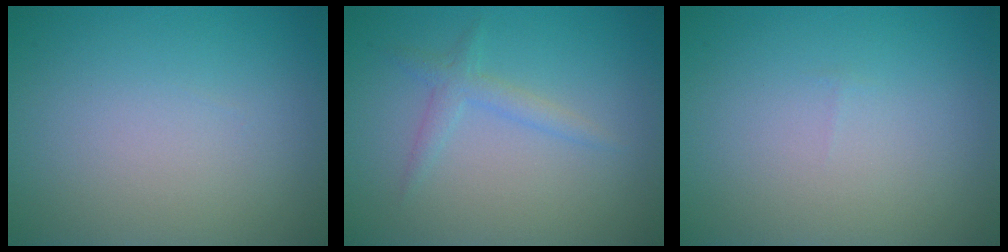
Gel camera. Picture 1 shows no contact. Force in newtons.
{"total": 1.6, "press": 1.6, "slide": 0.1}
{"total": 0.0}